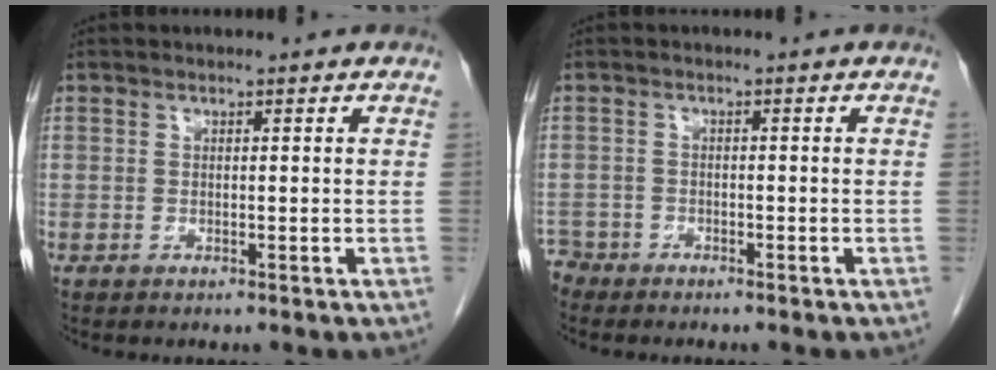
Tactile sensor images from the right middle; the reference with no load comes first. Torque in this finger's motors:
{"motor_torque": [-0.02, -0.06, -0.12, -0.10]}